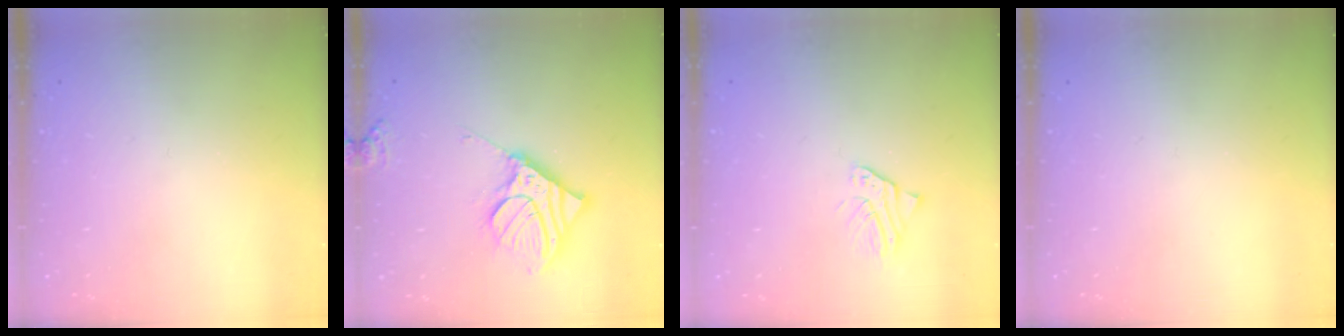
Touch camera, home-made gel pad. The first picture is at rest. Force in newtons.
{"total": 15.1, "press": 14.9, "slide": 2.8}
{"total": 2.5, "press": 2.5, "slide": 0.2}
{"total": 0.0}